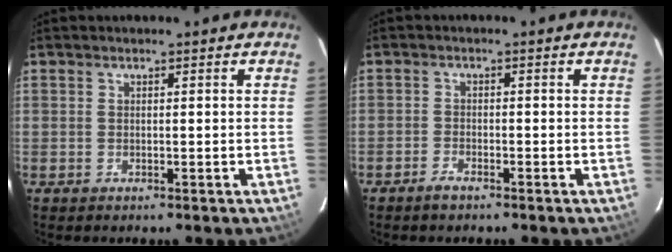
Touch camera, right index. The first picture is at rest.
{"total": 2.1, "force": [-1.8, 0.7, 0.9], "torque": [-0.027, 0.003, -0.035]}